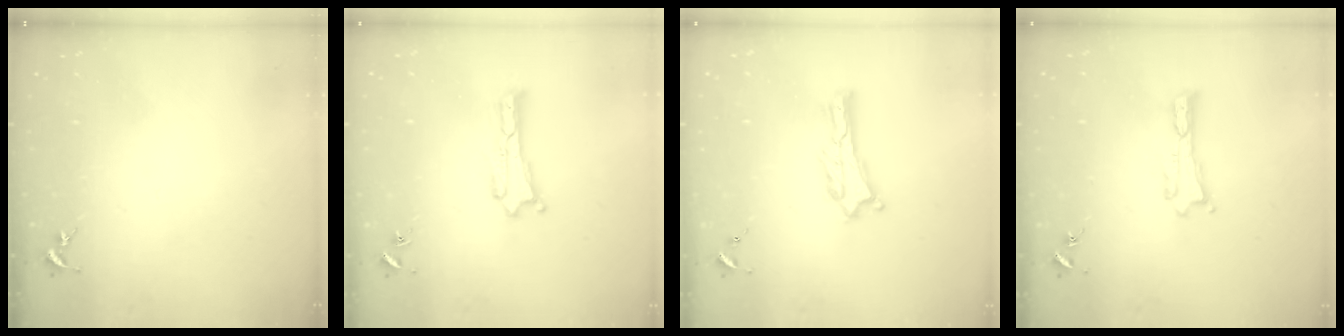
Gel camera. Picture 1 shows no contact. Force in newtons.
{"total": 0.0}
{"total": 0.8, "press": 0.7, "slide": 0.2}
{"total": 0.0}